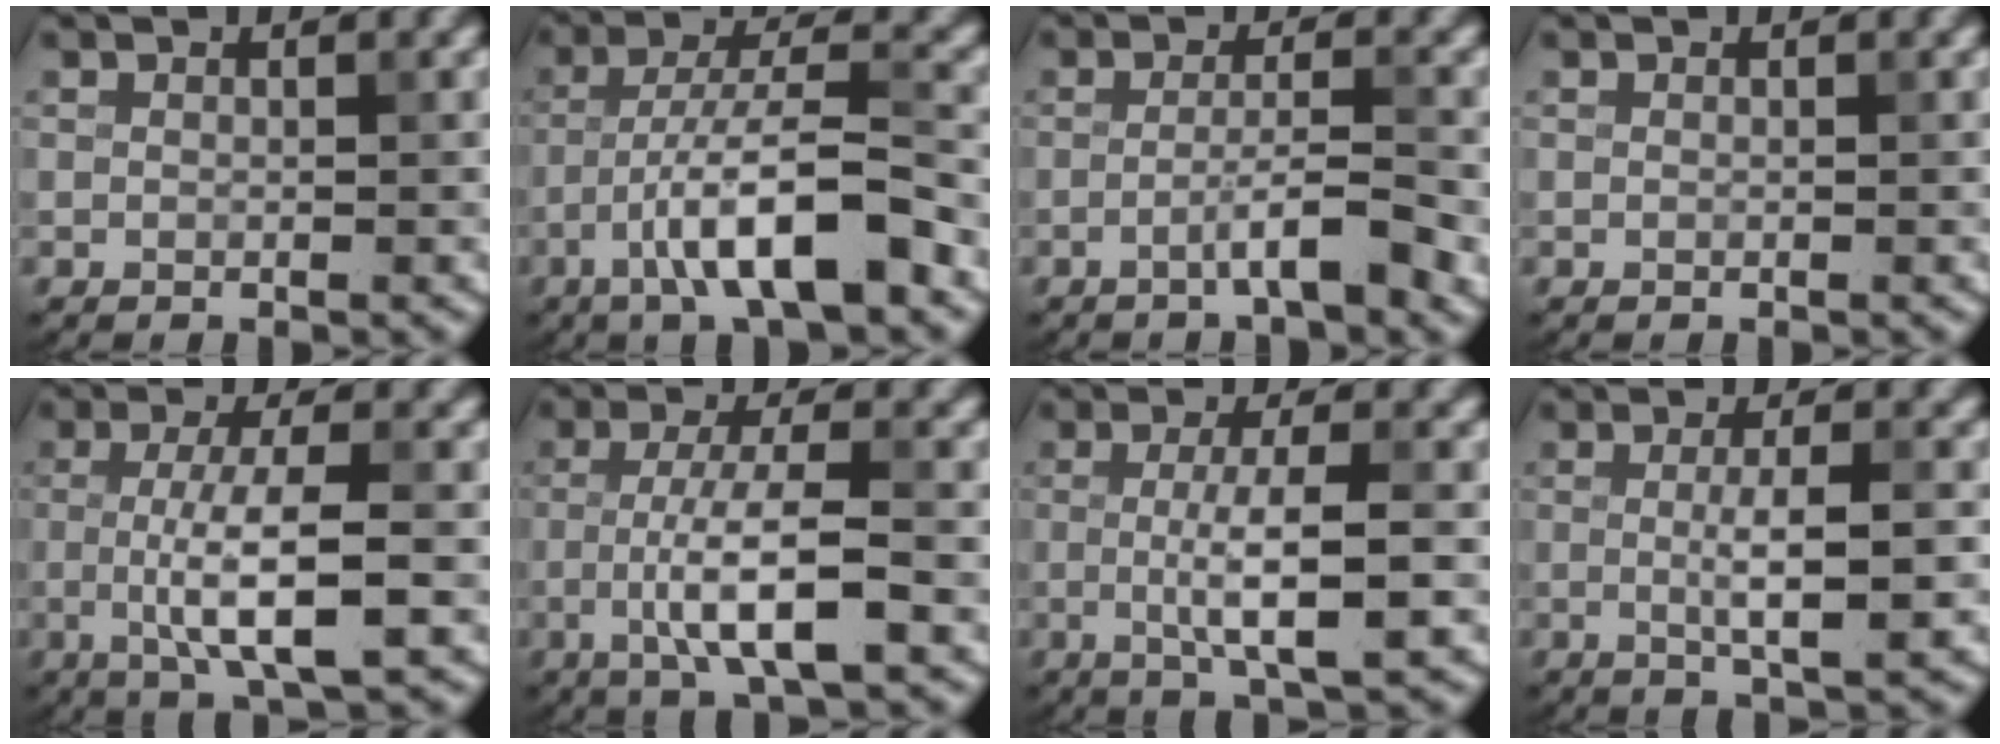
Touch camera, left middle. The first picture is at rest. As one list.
[{"total": 8.5, "force": [-4.1, 1.7, 7.3], "torque": [-0.121, 0.016, -0.074]}, {"total": 3.8, "force": [-1.7, 0.4, 3.3], "torque": [-0.055, 0.011, -0.035]}, {"total": 0.0}, {"total": 6.4, "force": [-0.8, 1.6, 6.2], "torque": [-0.105, -0.002, -0.017]}, {"total": 6.4, "force": [-1.7, 1.4, 6.0], "torque": [-0.107, 0.006, -0.035]}, {"total": 5.4, "force": [-0.5, 1.2, 5.3], "torque": [-0.088, -0.002, -0.011]}, {"total": 4.4, "force": [-0.3, 0.9, 4.3], "torque": [-0.070, -0.003, -0.004]}]